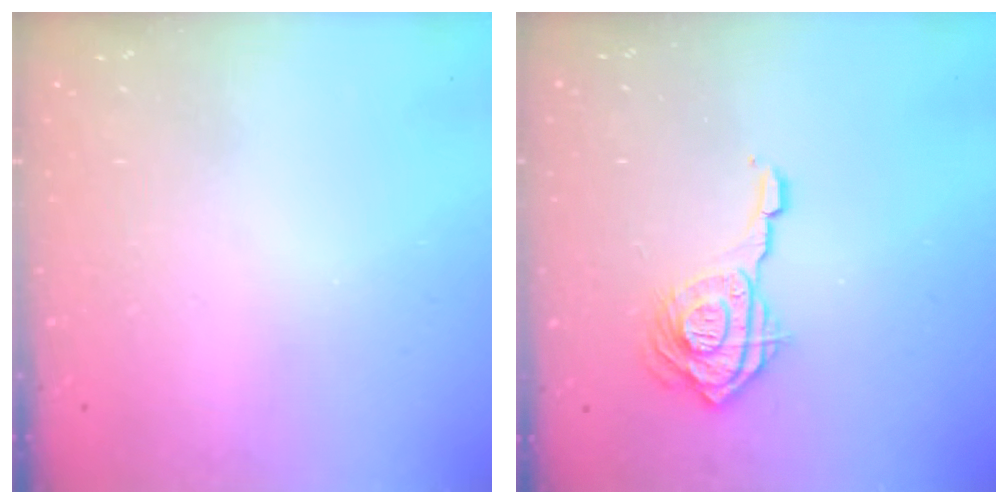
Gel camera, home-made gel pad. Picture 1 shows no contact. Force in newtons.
{"total": 12.8, "press": 12.7, "slide": 1.4}